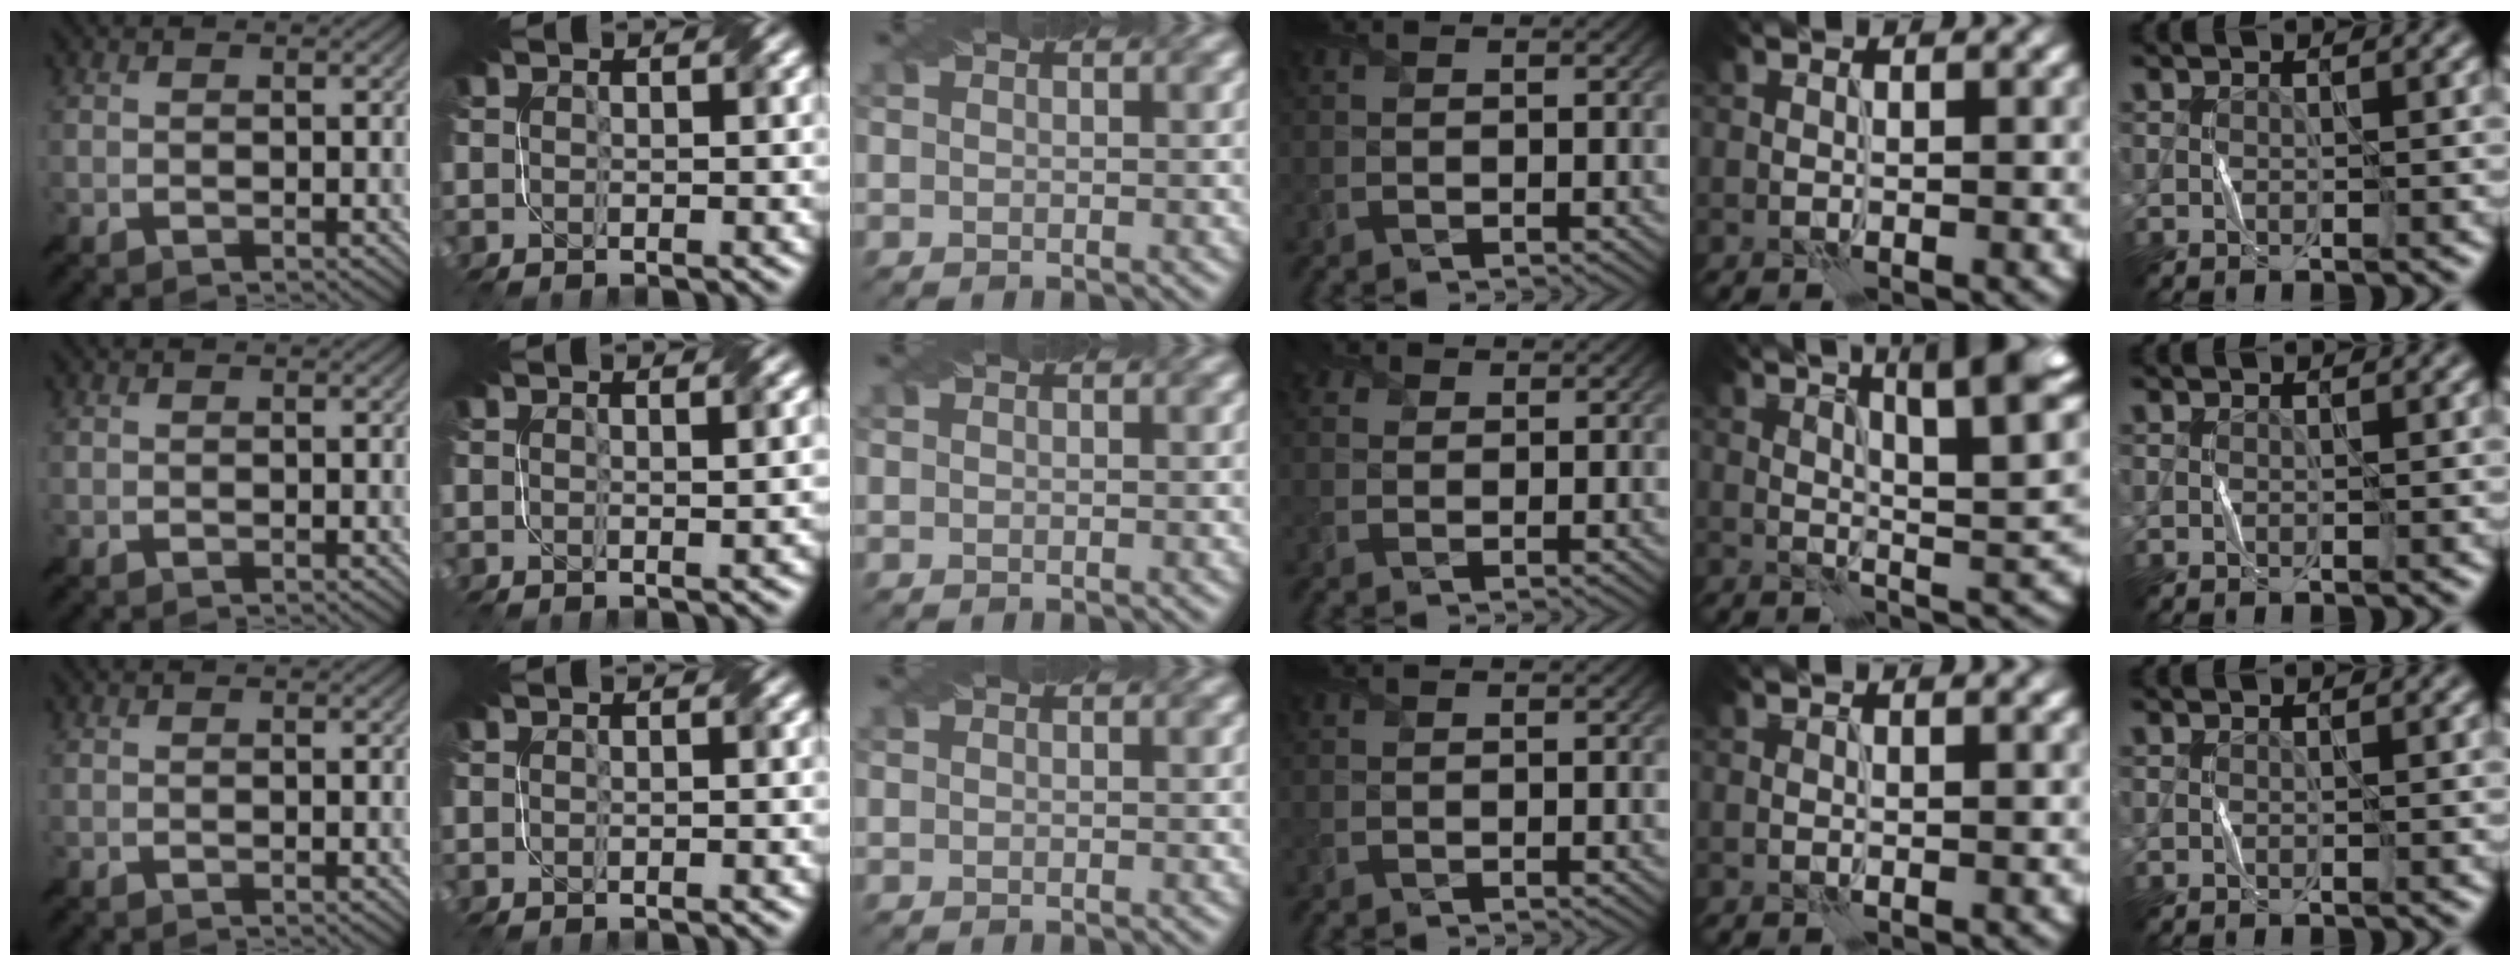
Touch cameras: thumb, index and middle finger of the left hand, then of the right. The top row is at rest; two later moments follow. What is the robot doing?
{"motion": "fold", "object": "bubble wrap"}